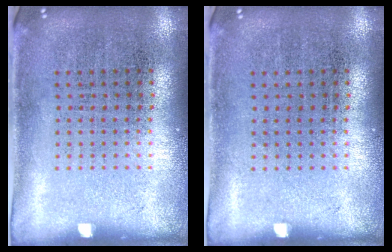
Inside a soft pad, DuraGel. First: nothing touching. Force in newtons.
{"total": 0.0}